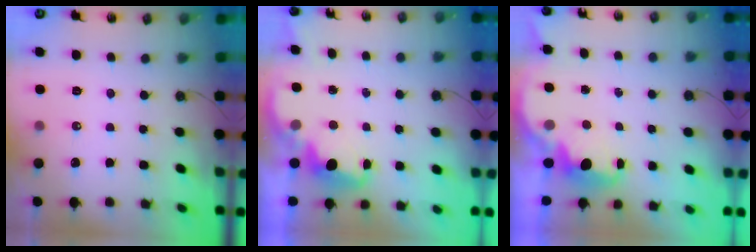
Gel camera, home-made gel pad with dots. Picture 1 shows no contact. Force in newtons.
{"total": 2.5, "press": 2.4, "slide": 0.7}
{"total": 2.7, "press": 2.6, "slide": 0.7}